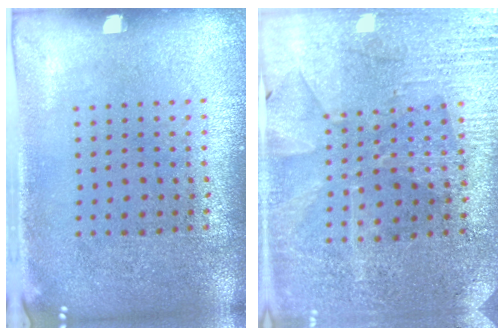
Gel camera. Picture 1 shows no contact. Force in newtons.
{"total": 2.8, "press": 2.7, "slide": 0.6}